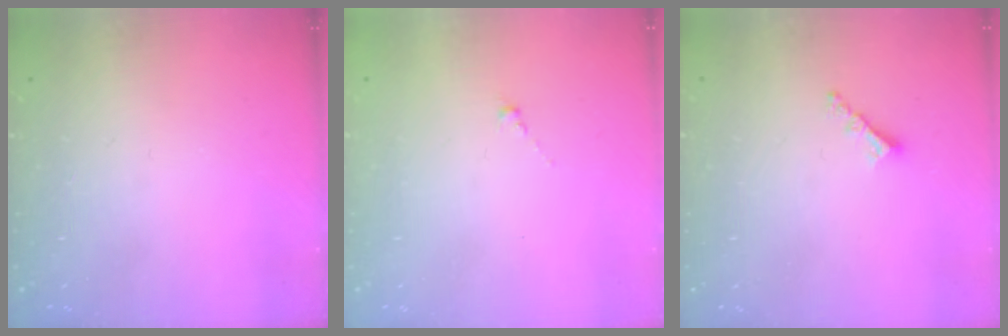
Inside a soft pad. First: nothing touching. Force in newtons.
{"total": 0.0}
{"total": 2.9, "press": 2.9, "slide": 0.5}